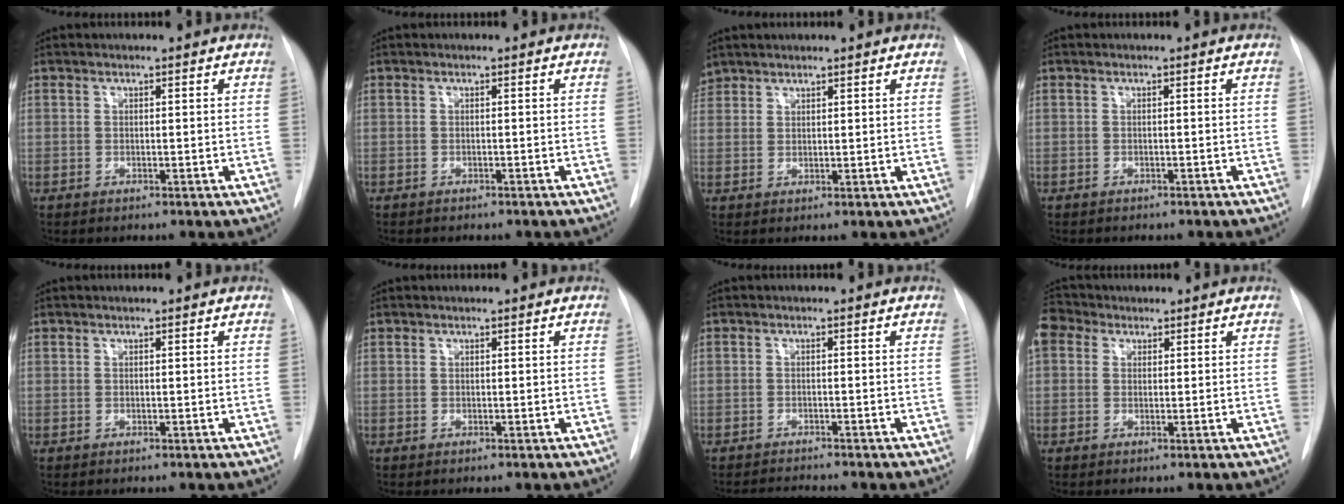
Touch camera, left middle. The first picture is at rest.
{"total": 3.2, "force": [-2.8, 1.0, 1.3], "torque": [-0.024, -0.006, -0.029]}
{"total": 2.9, "force": [2.6, 1.2, -0.1], "torque": [0.003, 0.013, 0.050]}
{"total": 3.2, "force": [-2.7, 1.1, 1.3], "torque": [-0.023, -0.006, -0.028]}
{"total": 0.0}
{"total": 0.0}
{"total": 2.9, "force": [-2.9, -0.5, 0.4], "torque": [-0.008, -0.014, -0.046]}
{"total": 6.4, "force": [3.3, 4.7, 2.6], "torque": [-0.073, 0.036, 0.067]}